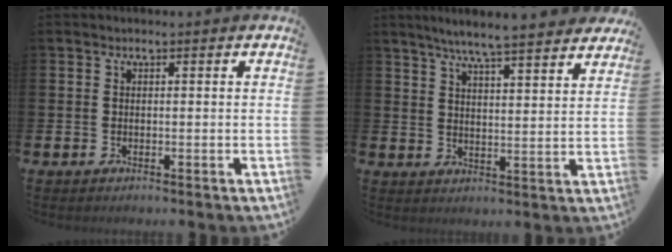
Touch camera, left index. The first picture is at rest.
{"total": 6.6, "force": [6.3, -0.2, 2.0], "torque": [-0.053, -0.035, 0.108]}